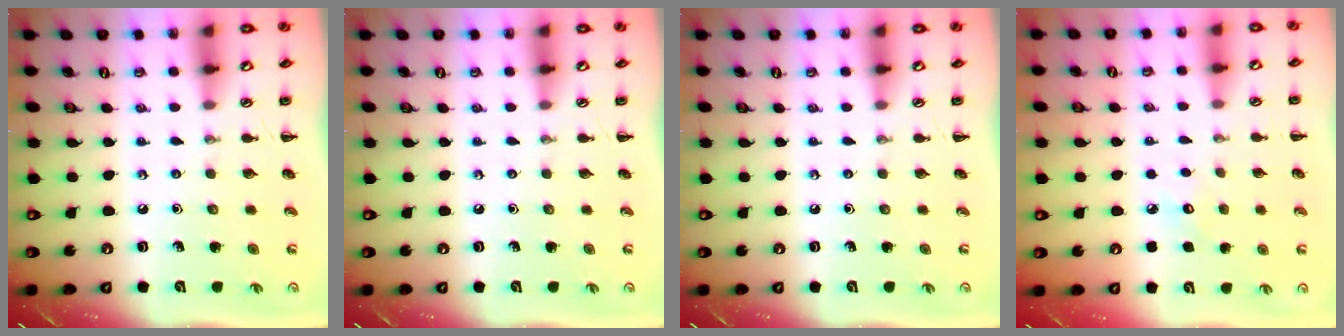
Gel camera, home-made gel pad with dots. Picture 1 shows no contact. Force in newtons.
{"total": 0.0}
{"total": 0.0}
{"total": 5.8, "press": 5.6, "slide": 1.5}